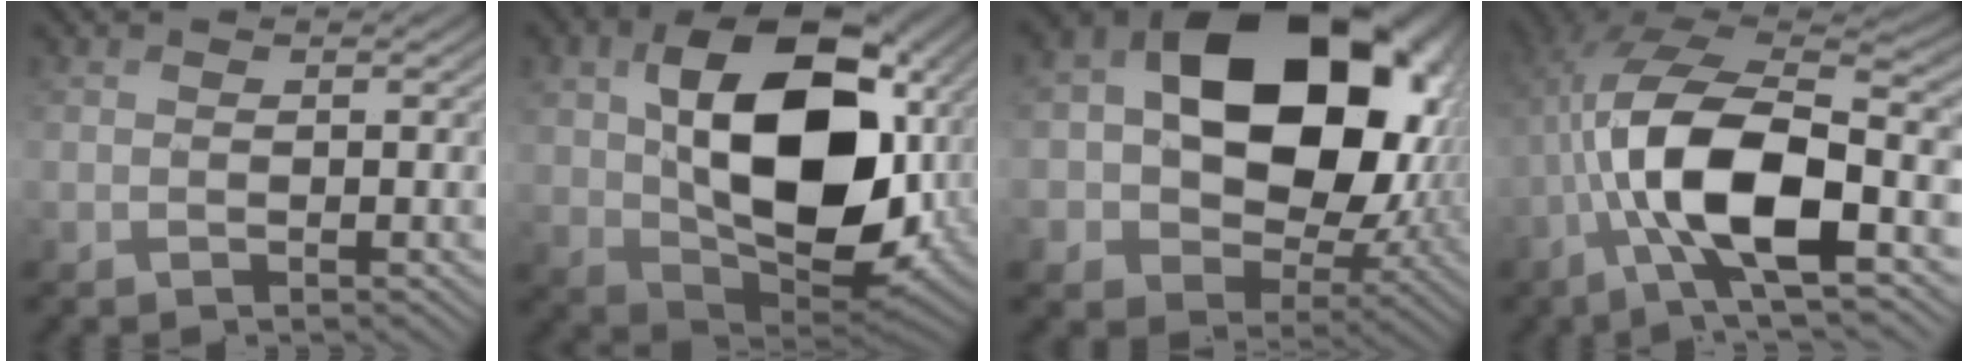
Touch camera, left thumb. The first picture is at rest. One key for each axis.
{"total": 17.5, "fx": 2.3, "fy": 11.3, "fz": 13.2, "tx": -0.231, "ty": -0.010, "tz": 0.054}
{"total": 19.3, "fx": 2.8, "fy": 14.3, "fz": 12.6, "tx": -0.214, "ty": -0.021, "tz": 0.067}
{"total": 14.2, "fx": -3.4, "fy": 5.5, "fz": 12.6, "tx": -0.242, "ty": 0.001, "tz": -0.069}